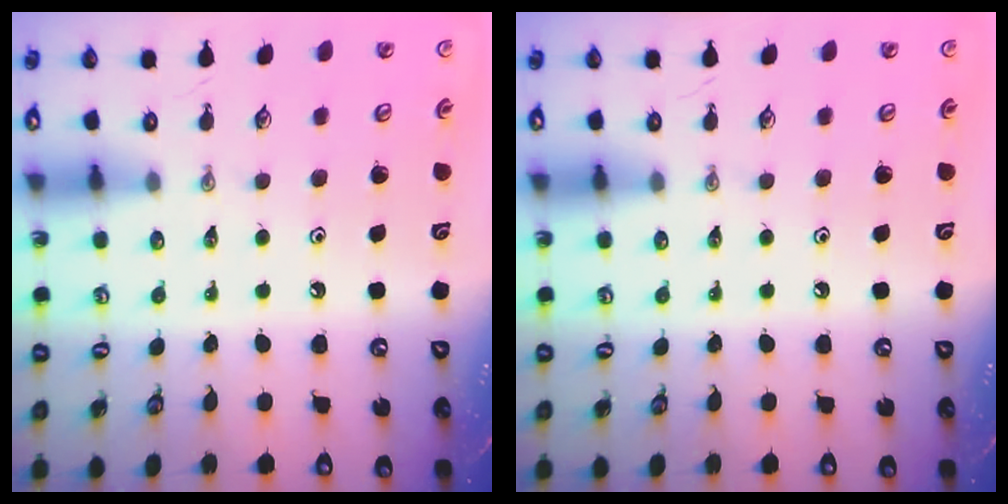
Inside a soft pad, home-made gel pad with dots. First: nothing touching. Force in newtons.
{"total": 0.0}